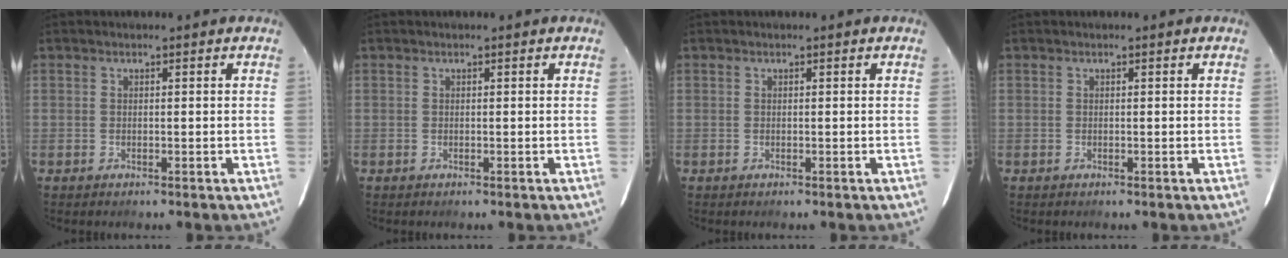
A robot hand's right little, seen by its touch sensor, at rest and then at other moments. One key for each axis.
{"total": 0.0}
{"total": 0.0}
{"total": 0.0}